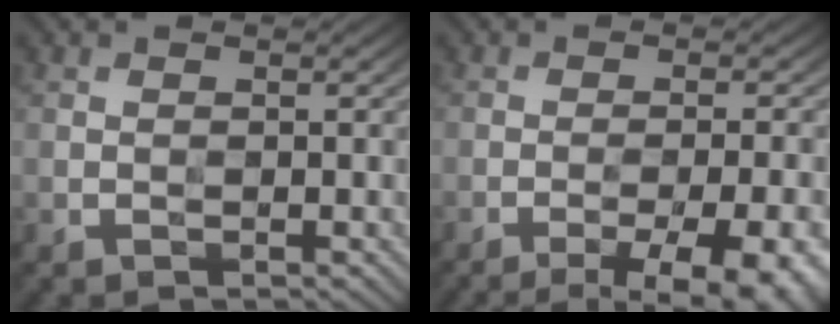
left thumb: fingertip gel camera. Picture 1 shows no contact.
{"total": 11.9, "force": [-7.4, 3.3, 8.7], "torque": [-0.105, 0.002, -0.082]}